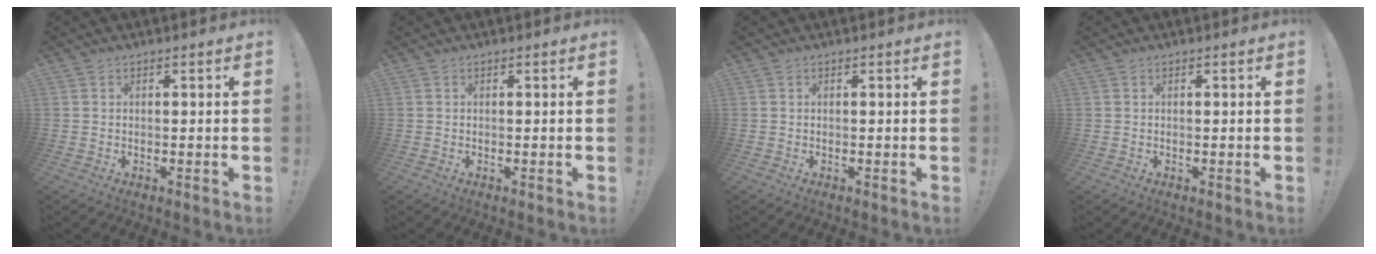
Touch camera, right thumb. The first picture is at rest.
{"total": 0.0}
{"total": 0.0}
{"total": 0.0}